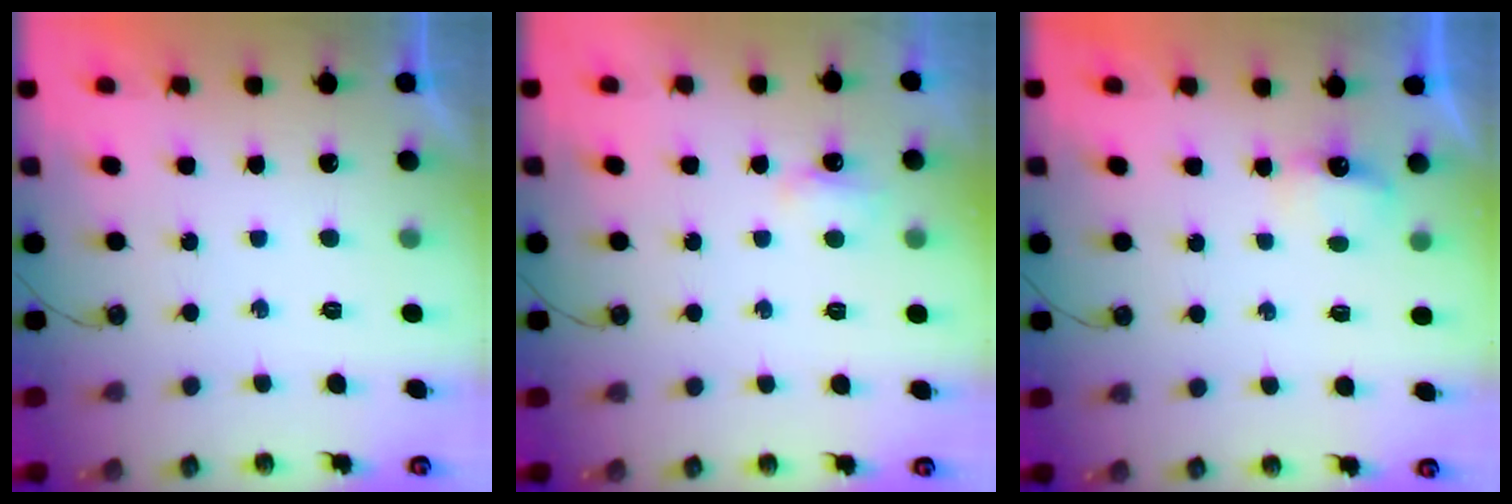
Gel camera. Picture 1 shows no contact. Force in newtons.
{"total": 4.0, "press": 4.0, "slide": 0.5}
{"total": 4.0, "press": 3.9, "slide": 0.6}